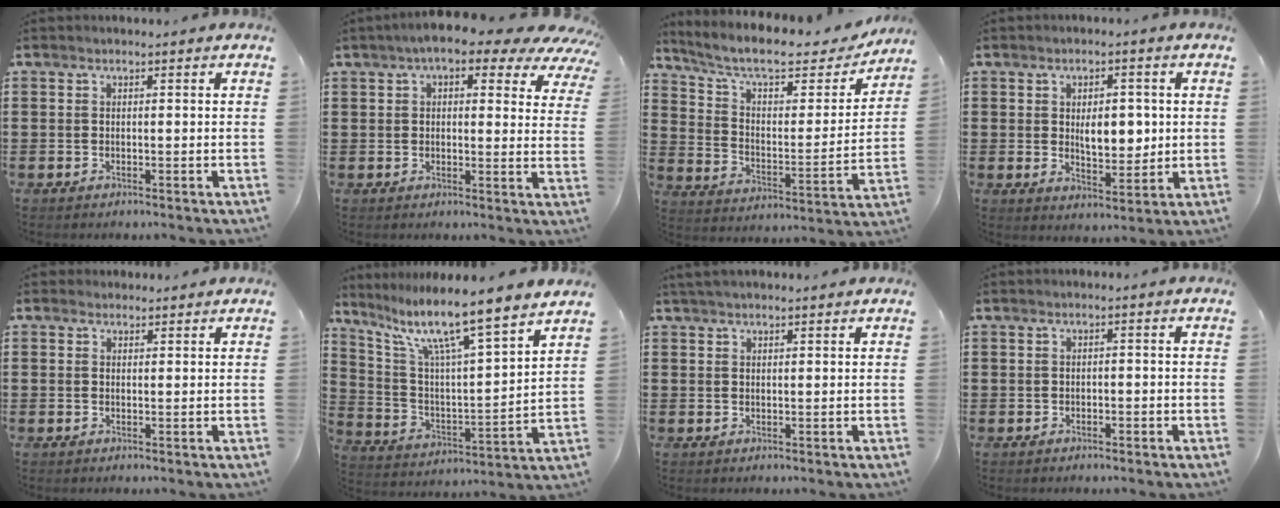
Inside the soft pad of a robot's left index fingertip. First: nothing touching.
{"total": 6.9, "force": [4.8, 2.0, 4.5], "torque": [-0.079, -0.017, 0.078]}
{"total": 8.8, "force": [7.2, 1.9, 4.7], "torque": [-0.113, -0.041, 0.120]}
{"total": 6.1, "force": [0.8, 3.1, 5.2], "torque": [-0.074, -0.005, 0.003]}
{"total": 1.3, "force": [1.0, 0.8, 0.0], "torque": [-0.003, 0.006, 0.020]}
{"total": 10.3, "force": [8.0, 0.0, 6.4], "torque": [-0.146, -0.060, 0.125]}
{"total": 1.6, "force": [1.4, 0.5, 0.6], "torque": [-0.013, 0.003, 0.028]}
{"total": 0.9, "force": [-0.8, 0.3, 0.2], "torque": [-0.008, 0.001, -0.017]}